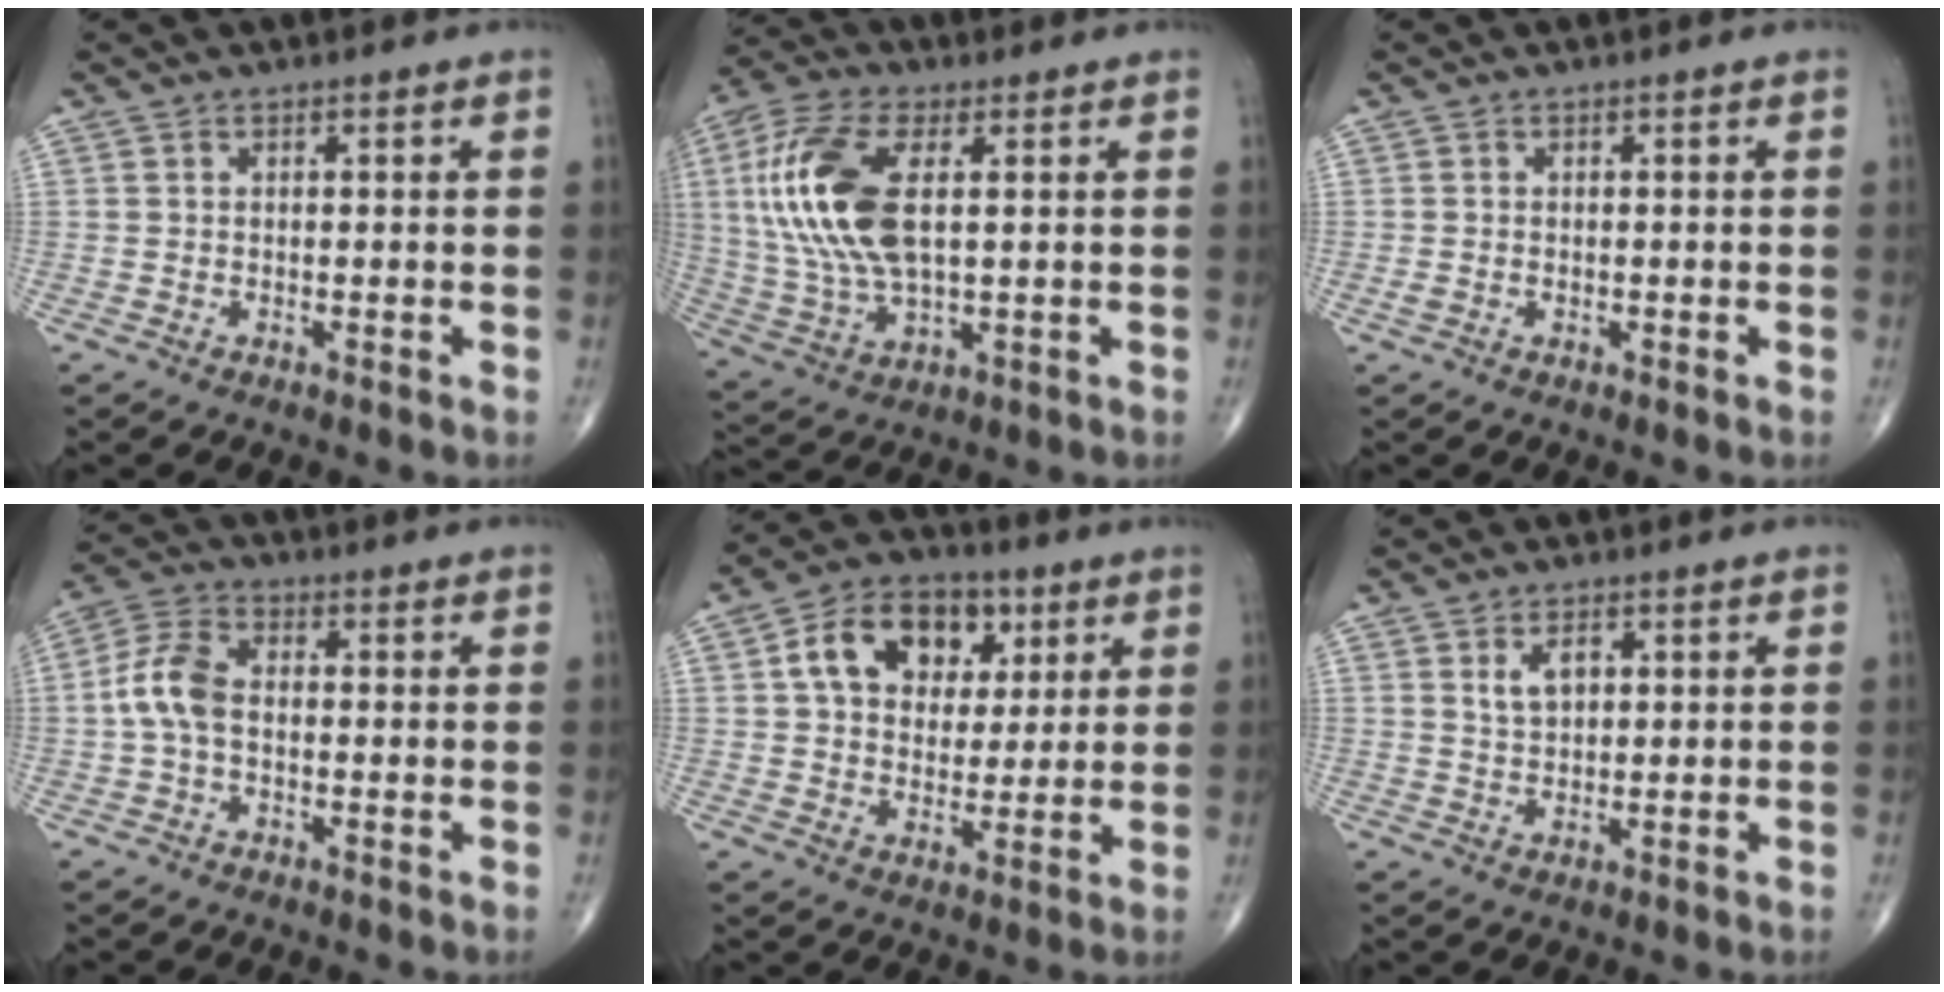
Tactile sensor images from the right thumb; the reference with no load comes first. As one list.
[{"total": 17.7, "force": [3.2, 8.3, 15.3], "torque": [-0.339, 0.000, 0.062]}, {"total": 1.0, "force": [-0.2, 0.7, 0.6], "torque": [-0.016, 0.002, -0.004]}, {"total": 7.1, "force": [-0.5, 4.3, 5.7], "torque": [-0.121, 0.021, -0.020]}, {"total": 13.8, "force": [4.5, 9.9, 8.5], "torque": [-0.106, 0.002, 0.068]}, {"total": 3.7, "force": [1.3, 2.2, 2.6], "torque": [-0.039, -0.003, 0.026]}]